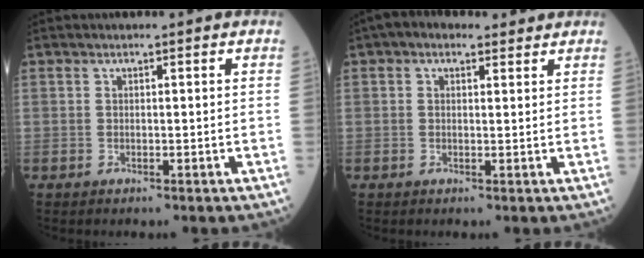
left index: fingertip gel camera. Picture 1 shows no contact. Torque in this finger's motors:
{"motor_torque": [1.02, -1.09, 0.19, 0.09]}